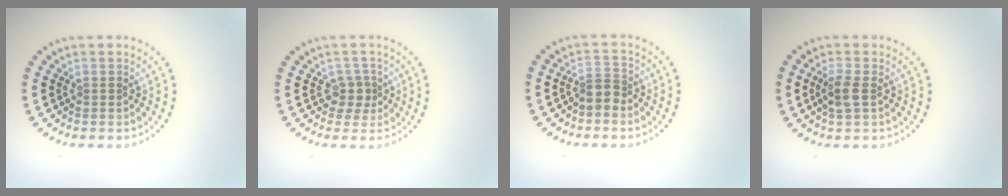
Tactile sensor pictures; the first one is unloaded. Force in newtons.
{"total": 1.8, "press": 1.4, "slide": 1.1}
{"total": 2.0, "press": 1.7, "slide": 1.1}
{"total": 2.0, "press": 1.9, "slide": 0.6}